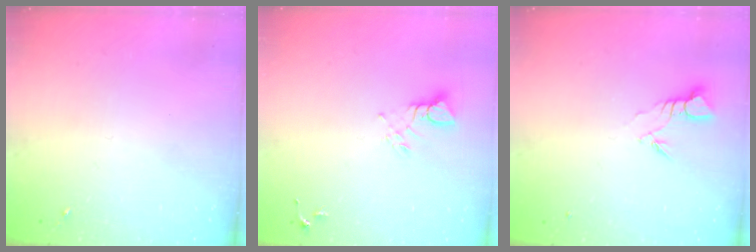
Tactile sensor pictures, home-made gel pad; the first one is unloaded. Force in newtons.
{"total": 3.9, "press": 3.9, "slide": 0.5}
{"total": 3.7, "press": 3.7, "slide": 0.3}